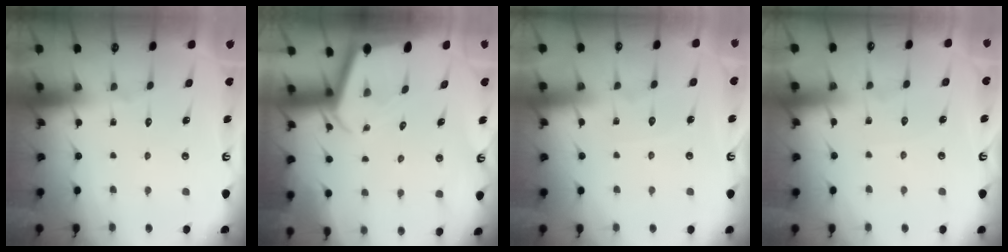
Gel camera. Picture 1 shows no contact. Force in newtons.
{"total": 2.2, "press": 2.2, "slide": 0.2}
{"total": 3.6, "press": 3.6, "slide": 0.4}
{"total": 3.4, "press": 3.4, "slide": 0.5}